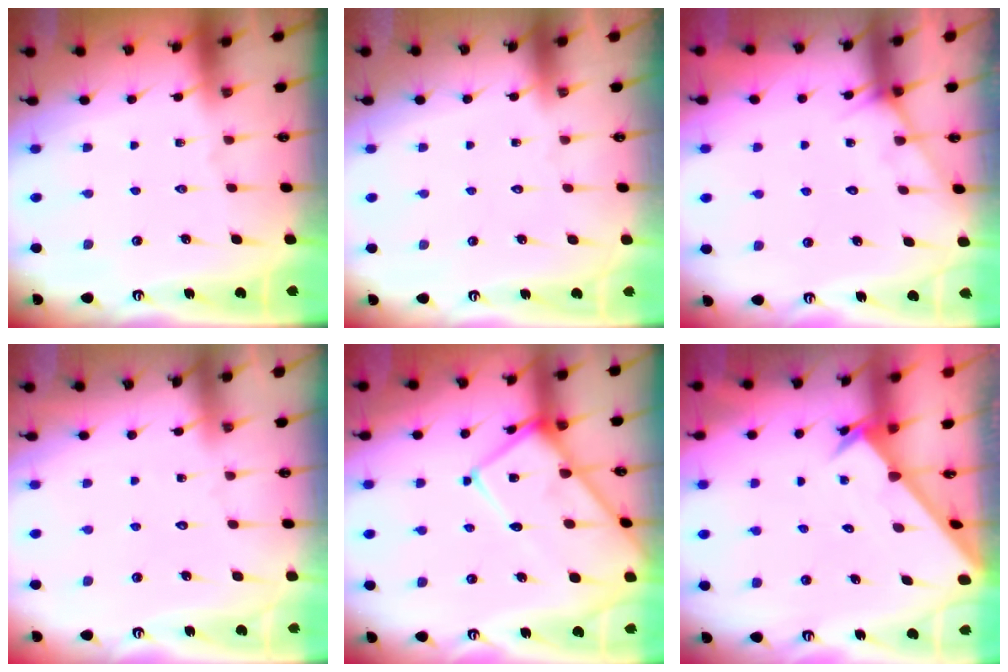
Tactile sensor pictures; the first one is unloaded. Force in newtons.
{"total": 1.8, "press": 1.8, "slide": 0.1}
{"total": 5.8, "press": 5.8, "slide": 0.5}
{"total": 4.3, "press": 4.3, "slide": 0.3}
{"total": 14.1, "press": 14.0, "slide": 1.5}
{"total": 2.4, "press": 2.4, "slide": 0.1}